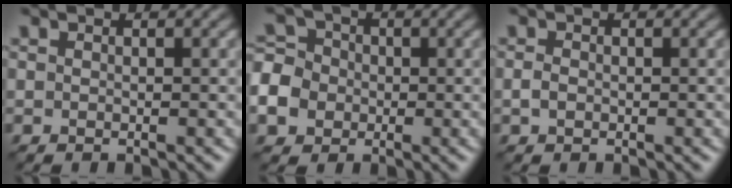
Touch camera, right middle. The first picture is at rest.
{"total": 7.0, "force": [-2.1, 5.9, 3.0], "torque": [-0.071, -0.005, -0.058]}
{"total": 1.0, "force": [-0.2, 0.7, 0.6], "torque": [-0.013, 0.000, -0.006]}